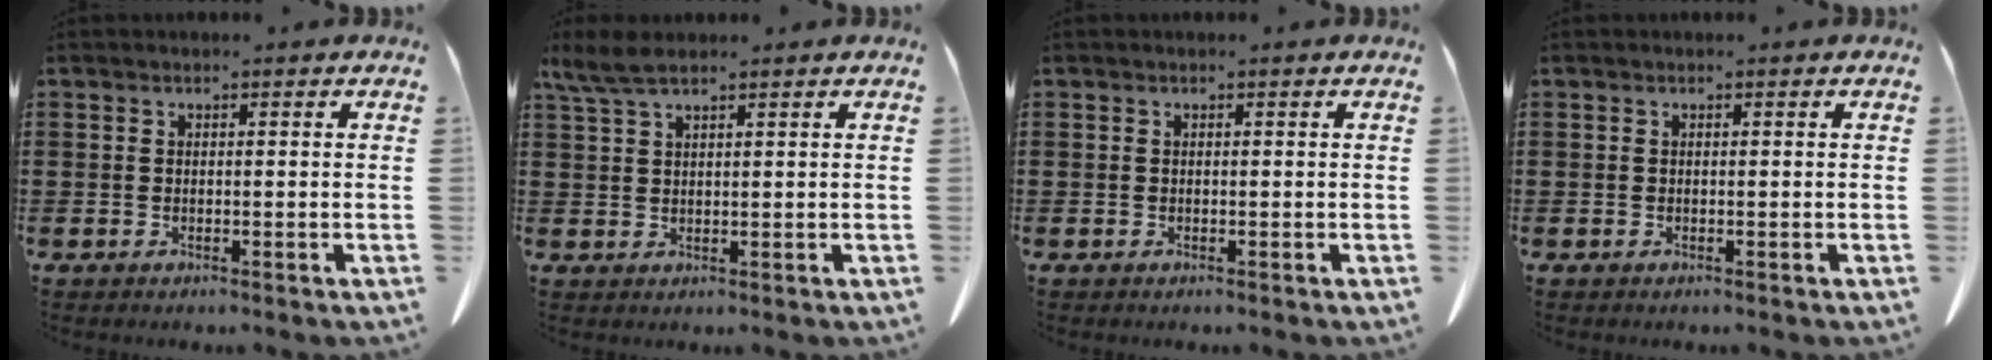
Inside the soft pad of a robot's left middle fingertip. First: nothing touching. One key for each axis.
{"total": 4.2, "fx": 2.9, "fy": 1.0, "fz": 2.8, "tx": -0.069, "ty": -0.002, "tz": 0.052}
{"total": 0.0}
{"total": 0.0}